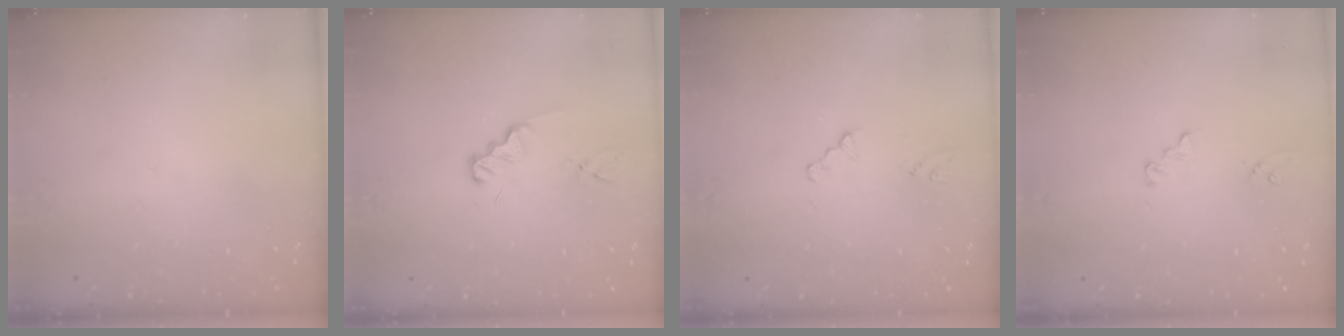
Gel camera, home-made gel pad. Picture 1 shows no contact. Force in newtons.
{"total": 1.3, "press": 1.3, "slide": 0.2}
{"total": 1.3, "press": 1.3, "slide": 0.4}
{"total": 3.7, "press": 3.7, "slide": 0.5}